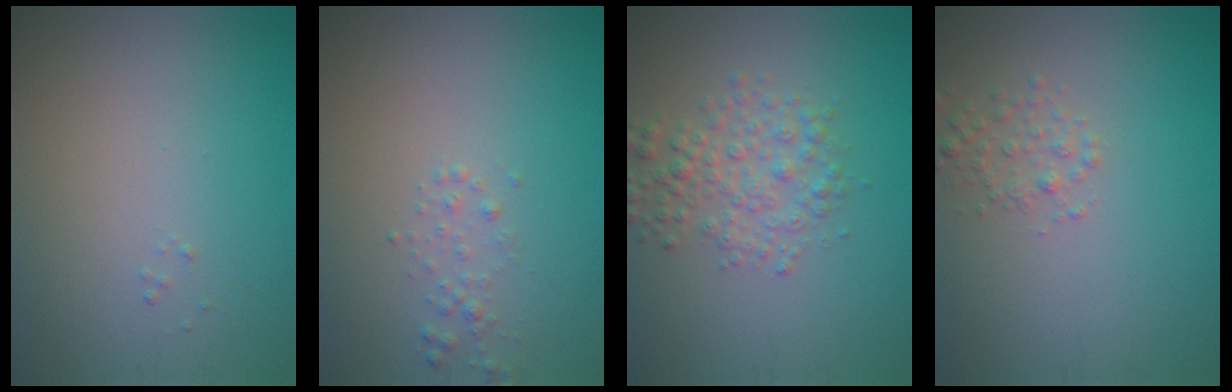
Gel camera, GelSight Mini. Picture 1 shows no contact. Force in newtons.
{"total": 0.9, "press": 0.9, "slide": 0.0}
{"total": 3.1, "press": 3.1, "slide": 0.1}
{"total": 1.5, "press": 1.5, "slide": 0.1}